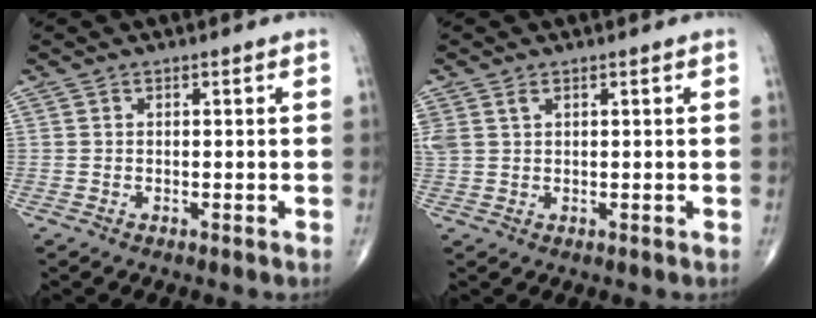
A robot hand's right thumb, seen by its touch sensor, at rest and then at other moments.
{"total": 3.0, "force": [1.4, 1.8, 1.9], "torque": [-0.056, 0.013, 0.039]}